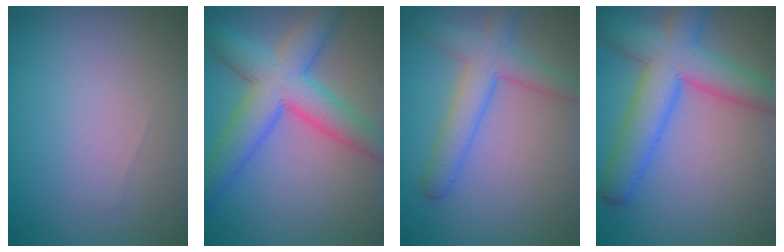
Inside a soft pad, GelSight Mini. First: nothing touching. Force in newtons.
{"total": 8.0, "press": 8.0, "slide": 0.2}
{"total": 4.5, "press": 4.5, "slide": 0.2}
{"total": 8.0, "press": 8.0, "slide": 0.3}